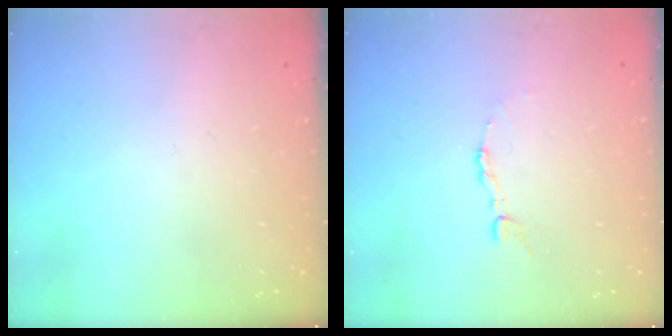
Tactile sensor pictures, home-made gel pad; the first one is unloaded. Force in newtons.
{"total": 2.9, "press": 2.9, "slide": 0.2}